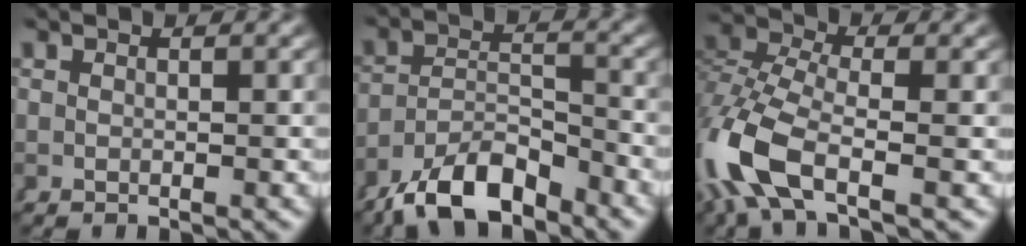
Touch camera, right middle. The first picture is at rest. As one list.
[{"total": 6.9, "force": [-5.4, 3.1, 3.1], "torque": [-0.041, -0.011, -0.089]}, {"total": 6.5, "force": [-2.2, 3.9, 4.7], "torque": [-0.137, -0.026, -0.031]}]